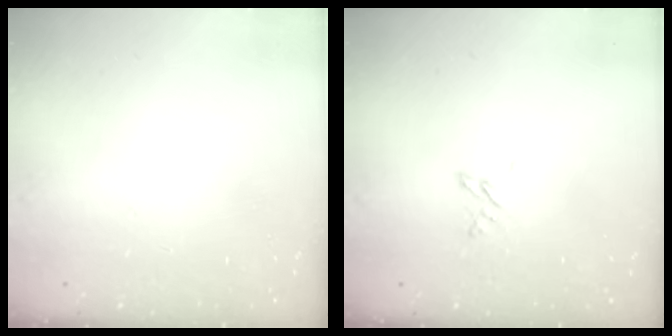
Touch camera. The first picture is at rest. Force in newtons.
{"total": 1.7, "press": 1.7, "slide": 0.3}